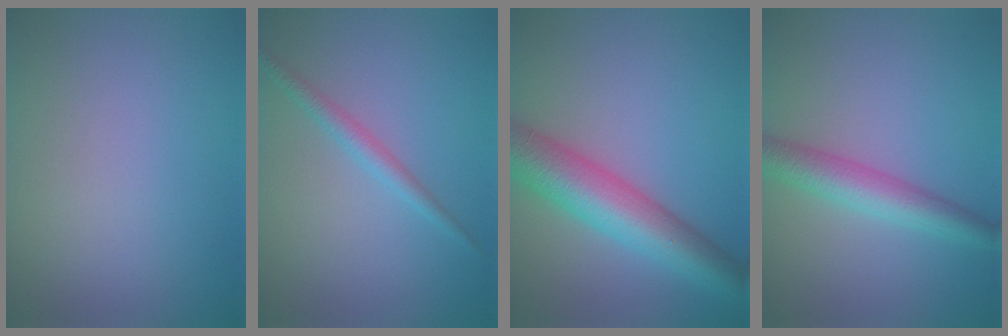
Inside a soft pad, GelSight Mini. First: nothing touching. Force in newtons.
{"total": 1.8, "press": 1.8, "slide": 0.1}
{"total": 8.2, "press": 8.2, "slide": 0.2}
{"total": 4.3, "press": 4.3, "slide": 0.1}